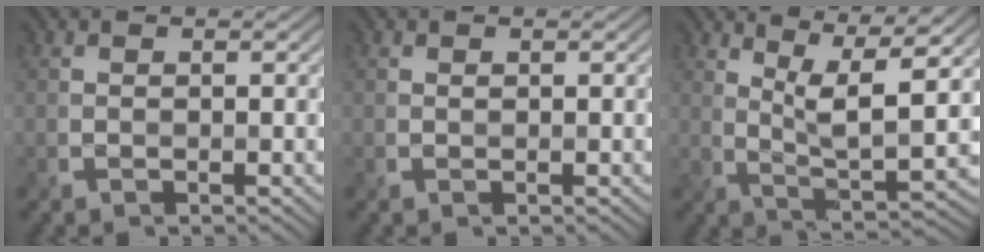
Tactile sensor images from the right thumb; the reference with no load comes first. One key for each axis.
{"total": 0.0}
{"total": 8.6, "fx": 3.9, "fy": 1.9, "fz": 7.4, "tx": -0.136, "ty": 0.006, "tz": 0.078}